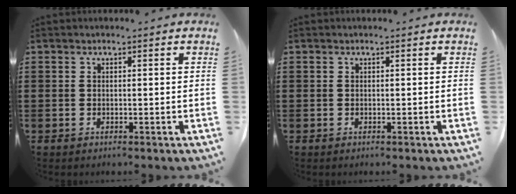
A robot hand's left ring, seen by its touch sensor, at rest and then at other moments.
{"total": 0.0}